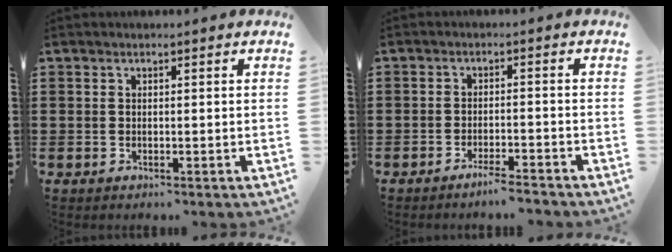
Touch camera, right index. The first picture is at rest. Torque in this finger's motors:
{"motor_torque": [0.35, 0.32, 0.01, 0.00]}